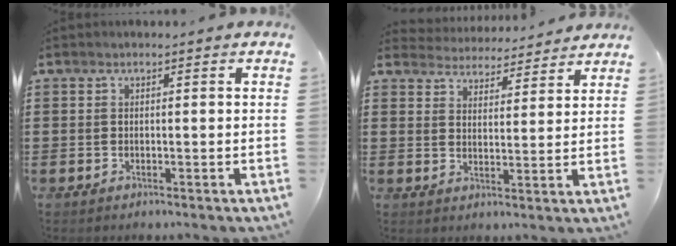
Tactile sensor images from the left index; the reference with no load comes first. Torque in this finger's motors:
{"motor_torque": [0.79, -1.35, -0.02, -0.08]}